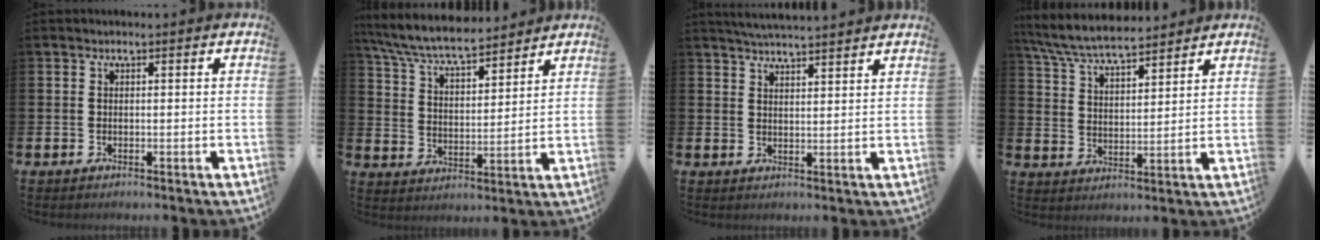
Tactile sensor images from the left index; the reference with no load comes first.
{"total": 7.8, "force": [7.2, 1.1, 2.6], "torque": [-0.083, -0.039, 0.130]}
{"total": 4.3, "force": [4.2, -0.3, 0.3], "torque": [-0.011, -0.021, 0.076]}
{"total": 7.1, "force": [6.7, 1.1, 2.0], "torque": [-0.069, -0.029, 0.122]}